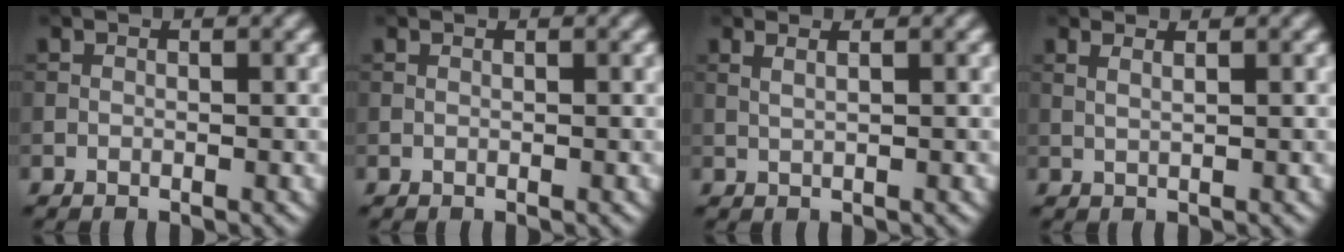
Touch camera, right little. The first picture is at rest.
{"total": 0.0}
{"total": 1.8, "force": [1.0, 0.7, 1.3], "torque": [-0.012, -0.005, 0.002]}
{"total": 1.6, "force": [1.0, 0.6, 1.1], "torque": [-0.011, -0.004, 0.004]}